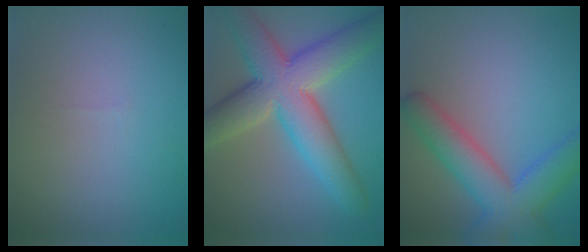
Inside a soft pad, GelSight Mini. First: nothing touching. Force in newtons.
{"total": 10.6, "press": 10.5, "slide": 0.7}
{"total": 6.9, "press": 6.9, "slide": 0.3}